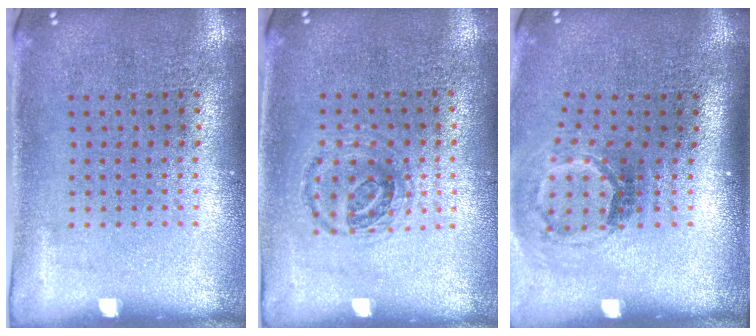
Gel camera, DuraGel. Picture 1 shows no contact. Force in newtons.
{"total": 1.0, "press": 0.9, "slide": 0.1}
{"total": 1.8, "press": 1.1, "slide": 1.4}